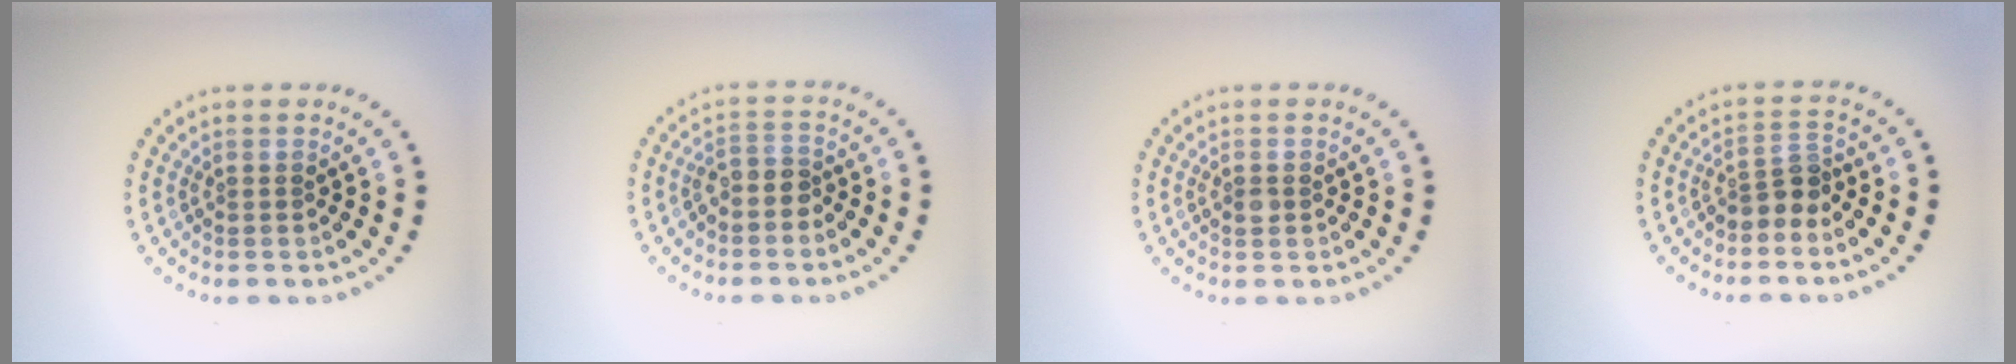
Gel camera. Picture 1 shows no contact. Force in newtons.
{"total": 2.1, "press": 1.8, "slide": 1.1}
{"total": 0.9, "press": 0.9, "slide": 0.1}
{"total": 2.3, "press": 1.8, "slide": 1.6}